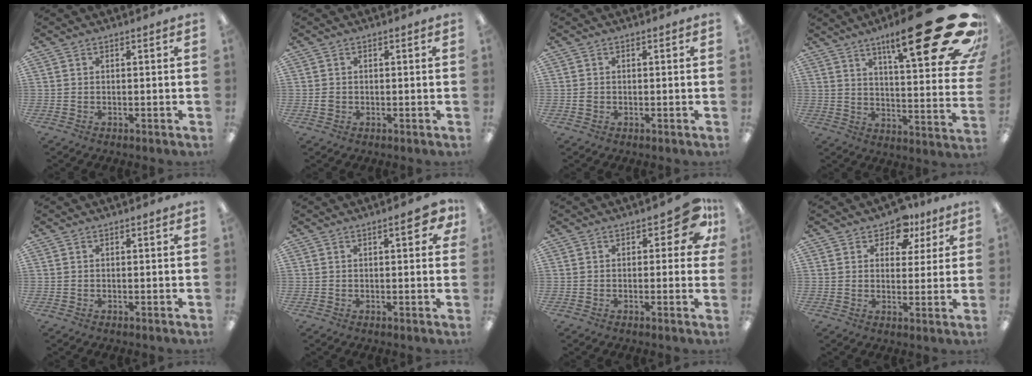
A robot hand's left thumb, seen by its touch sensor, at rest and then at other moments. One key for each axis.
{"total": 1.5, "fx": 0.1, "fy": 1.4, "fz": 0.5, "tx": -0.011, "ty": 0.006, "tz": 0.000}
{"total": 1.1, "fx": 0.0, "fy": 1.0, "fz": 0.4, "tx": -0.007, "ty": 0.006, "tz": -0.002}
{"total": 28.0, "fx": 16.3, "fy": 6.7, "fz": 21.8, "tx": -0.303, "ty": -0.115, "tz": 0.259}
{"total": 0.0}
{"total": 5.1, "fx": 2.3, "fy": 1.9, "fz": 4.2, "tx": -0.053, "ty": -0.006, "tz": 0.032}
{"total": 7.5, "fx": 3.2, "fy": 3.5, "fz": 5.8, "tx": -0.071, "ty": -0.006, "tz": 0.053}
{"total": 8.1, "fx": 5.5, "fy": 5.0, "fz": 3.2, "tx": -0.038, "ty": -0.027, "tz": 0.095}